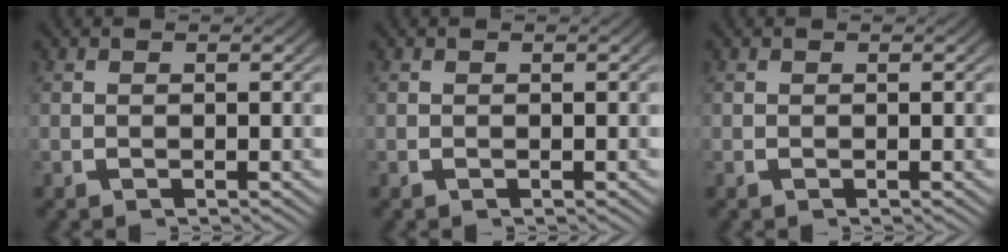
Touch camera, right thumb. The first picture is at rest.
{"total": 0.0}
{"total": 0.0}